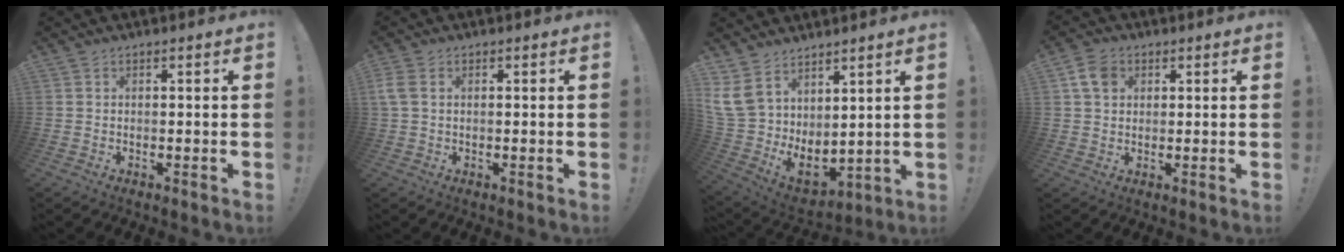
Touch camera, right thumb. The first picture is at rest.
{"total": 2.8, "force": [0.8, 1.7, 2.1], "torque": [-0.045, 0.003, 0.014]}
{"total": 10.2, "force": [3.5, 7.2, 6.3], "torque": [-0.137, -0.054, 0.071]}
{"total": 6.4, "force": [2.1, 4.8, 3.7], "torque": [-0.064, 0.009, 0.045]}